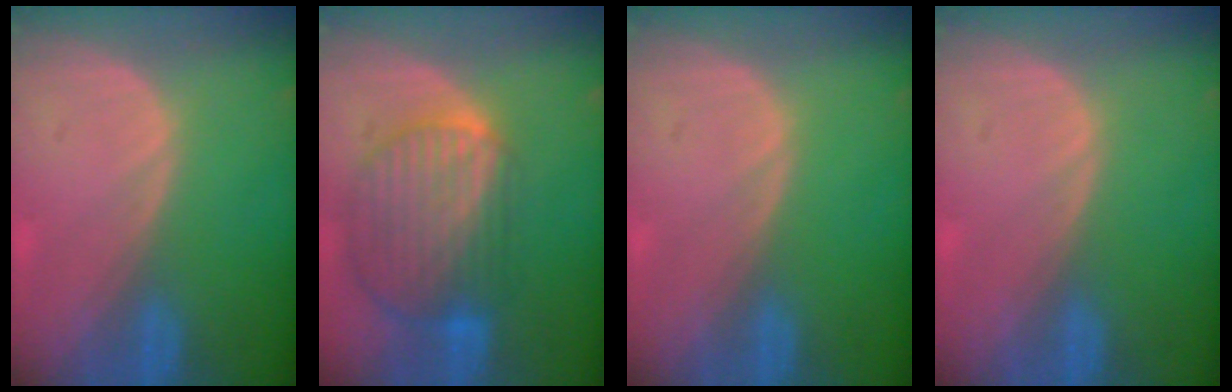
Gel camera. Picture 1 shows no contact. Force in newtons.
{"total": 10.4, "press": 8.8, "slide": 5.5}
{"total": 0.0}
{"total": 0.0}